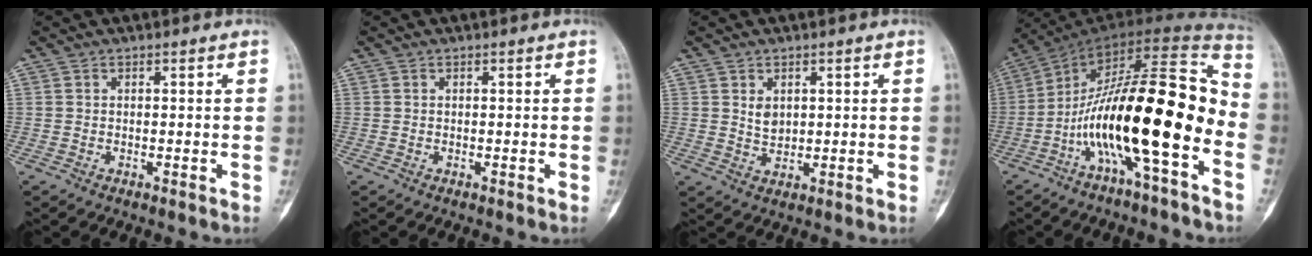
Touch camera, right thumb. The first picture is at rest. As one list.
[{"total": 0.0}, {"total": 3.1, "force": [1.0, 2.3, 1.8], "torque": [-0.014, -0.009, 0.023]}, {"total": 24.1, "force": [-7.8, 6.0, 22.0], "torque": [-0.402, 0.074, -0.127]}]